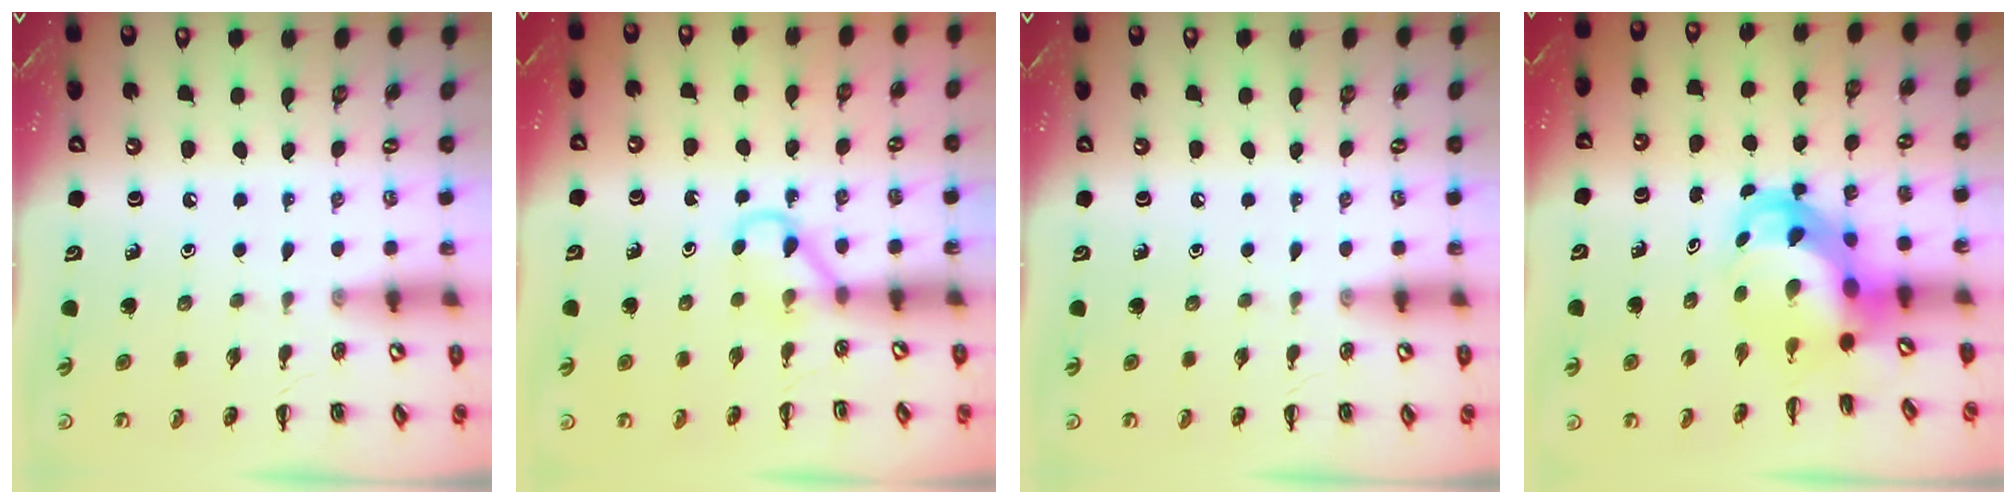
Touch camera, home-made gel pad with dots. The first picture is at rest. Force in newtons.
{"total": 3.6, "press": 3.3, "slide": 1.2}
{"total": 0.0}
{"total": 4.8, "press": 4.5, "slide": 1.5}